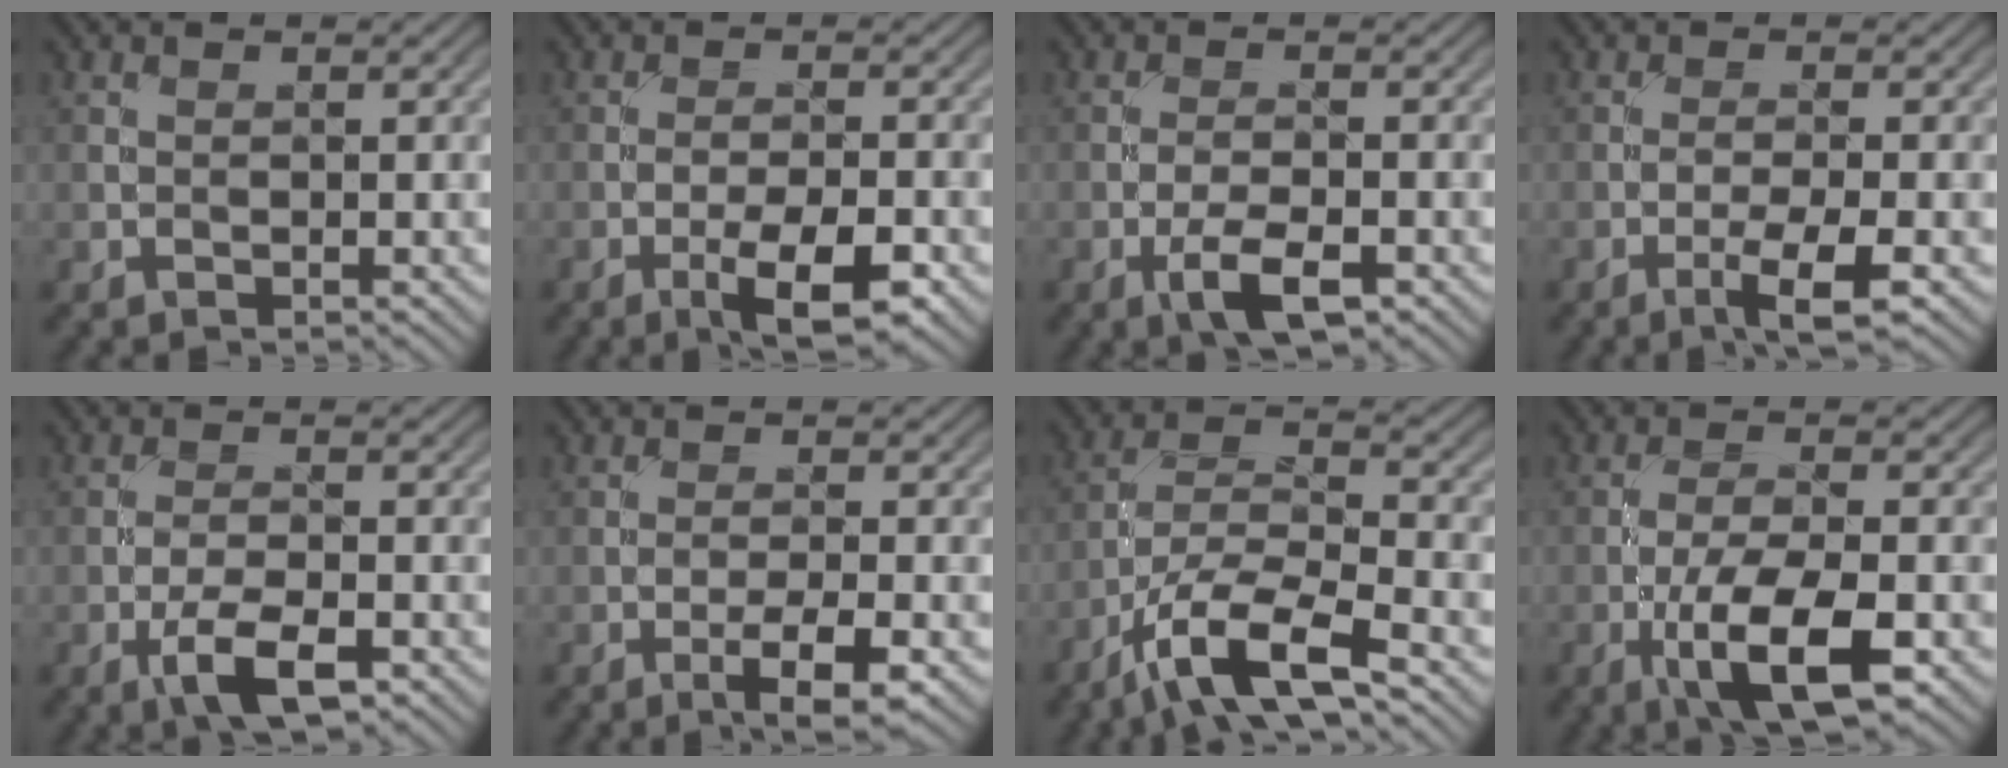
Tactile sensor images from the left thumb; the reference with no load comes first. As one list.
[{"total": 6.3, "force": [-3.3, 1.7, 5.1], "torque": [-0.087, 0.003, -0.054]}, {"total": 4.8, "force": [-2.5, 1.6, 3.8], "torque": [-0.073, 0.001, -0.047]}, {"total": 4.4, "force": [-2.3, 0.5, 3.7], "torque": [-0.064, 0.004, -0.045]}, {"total": 5.5, "force": [-2.9, 1.8, 4.3], "torque": [-0.083, 0.002, -0.055]}, {"total": 4.8, "force": [-2.6, 0.9, 3.9], "torque": [-0.067, 0.004, -0.043]}, {"total": 10.4, "force": [-6.3, 2.9, 7.8], "torque": [-0.144, 0.001, -0.129]}, {"total": 9.4, "force": [-4.0, 3.0, 7.9], "torque": [-0.143, 0.001, -0.077]}]